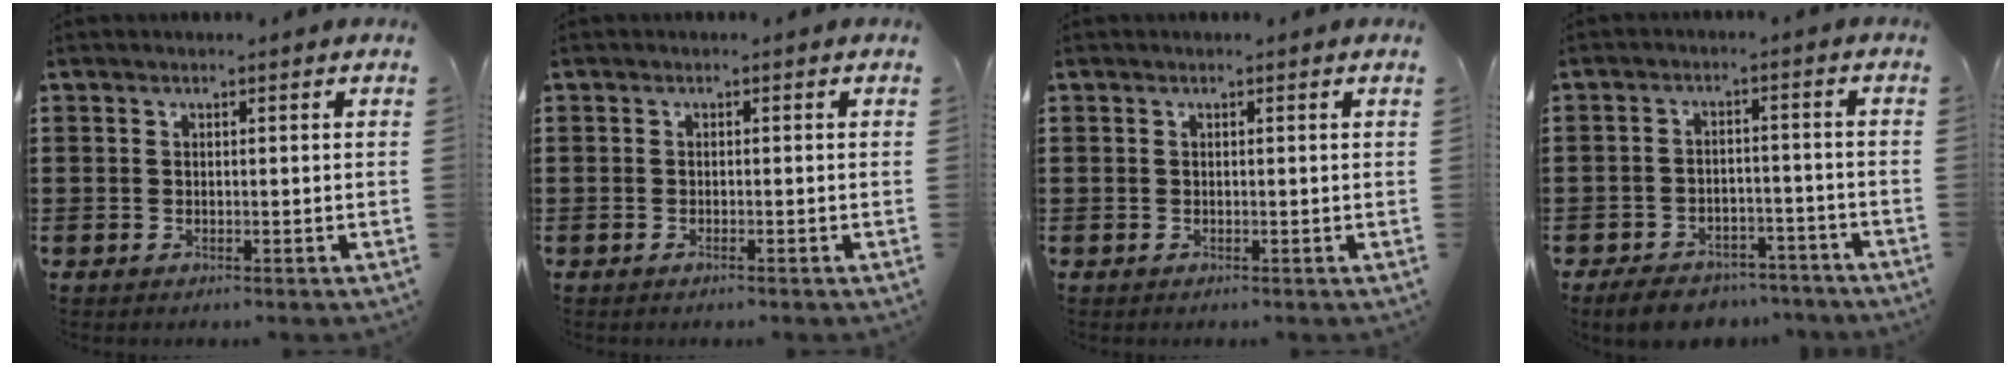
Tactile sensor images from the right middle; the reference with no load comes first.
{"total": 0.5, "force": [-0.4, 0.0, 0.3], "torque": [-0.007, -0.002, -0.007]}
{"total": 0.0}
{"total": 4.8, "force": [-4.6, 1.1, 0.8], "torque": [-0.019, 0.011, -0.094]}